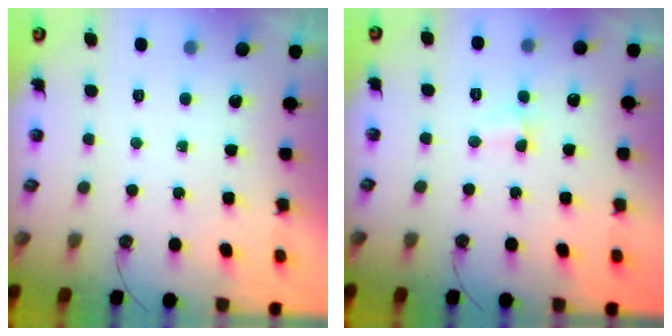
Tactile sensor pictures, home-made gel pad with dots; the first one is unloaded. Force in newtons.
{"total": 2.2, "press": 2.1, "slide": 0.5}